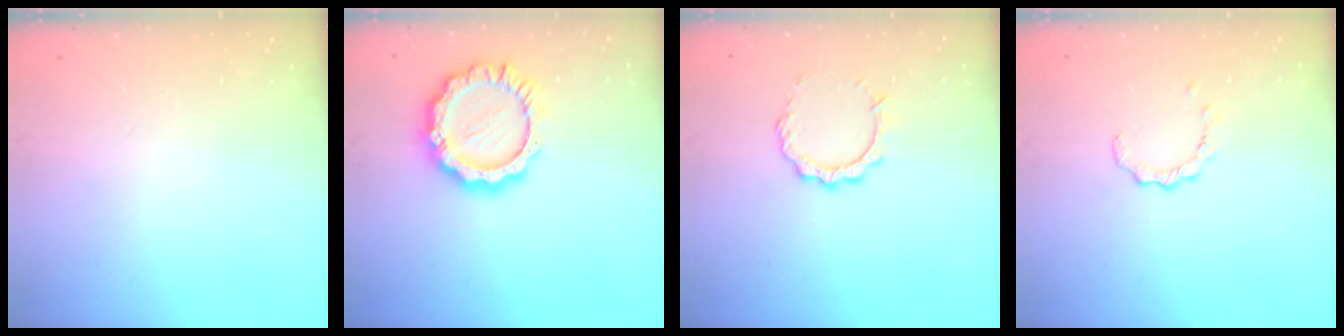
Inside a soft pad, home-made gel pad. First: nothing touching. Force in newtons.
{"total": 13.9, "press": 13.9, "slide": 1.3}
{"total": 6.9, "press": 6.9, "slide": 0.5}
{"total": 2.9, "press": 2.8, "slide": 0.4}